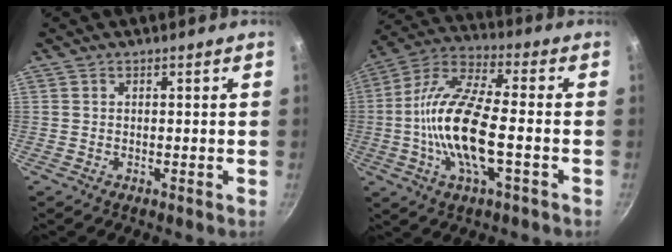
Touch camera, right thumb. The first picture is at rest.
{"total": 16.9, "force": [-3.0, 5.9, 15.6], "torque": [-0.305, 0.030, -0.075]}